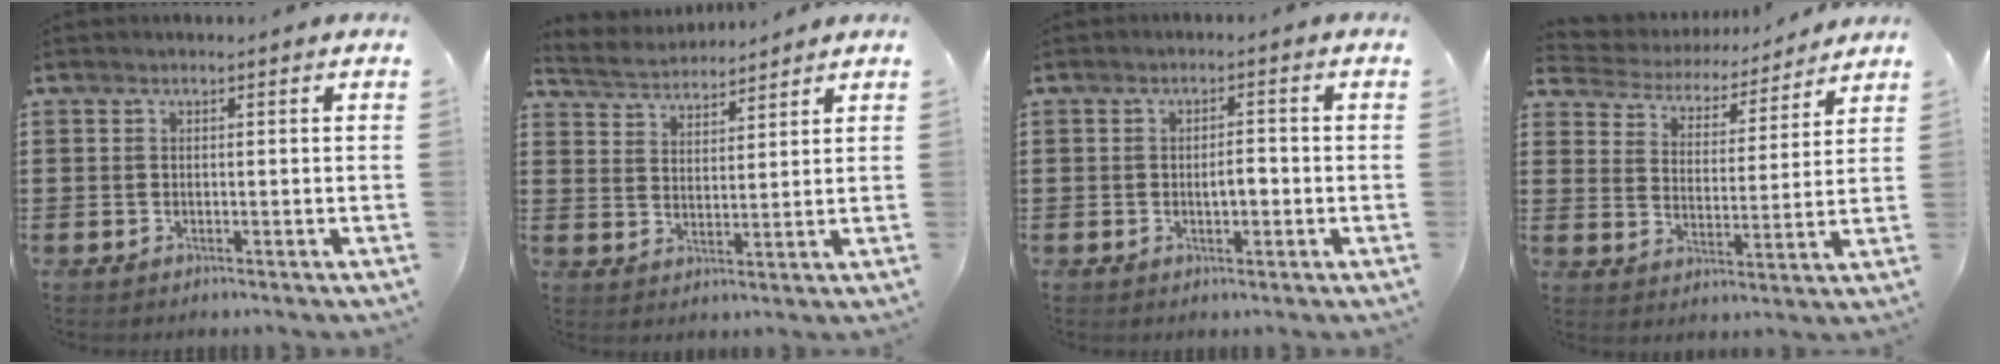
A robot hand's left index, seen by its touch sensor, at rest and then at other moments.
{"total": 3.6, "force": [3.5, 0.5, -0.2], "torque": [-0.013, -0.015, 0.063]}
{"total": 2.7, "force": [-0.4, 1.0, 2.4], "torque": [-0.047, 0.005, -0.009]}
{"total": 4.1, "force": [4.1, 0.7, 0.1], "torque": [-0.030, -0.035, 0.064]}